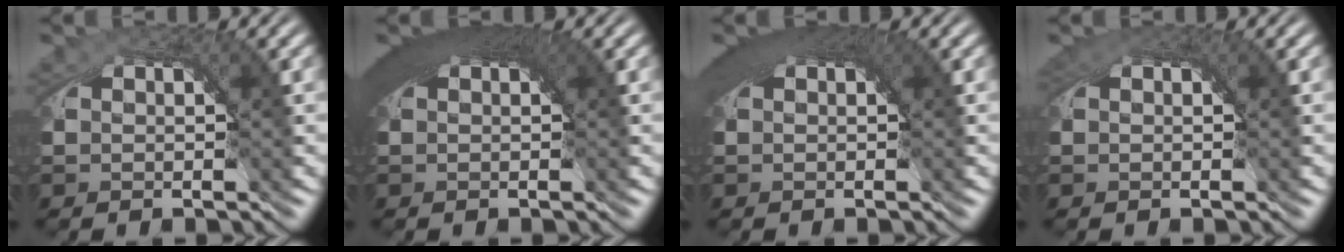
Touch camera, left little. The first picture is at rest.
{"total": 5.8, "force": [1.9, 2.1, 5.1], "torque": [-0.060, 0.016, 0.020]}
{"total": 4.4, "force": [1.6, 1.4, 3.9], "torque": [-0.044, 0.012, 0.018]}
{"total": 0.6, "force": [0.1, -0.1, 0.5], "torque": [-0.002, -0.003, 0.003]}